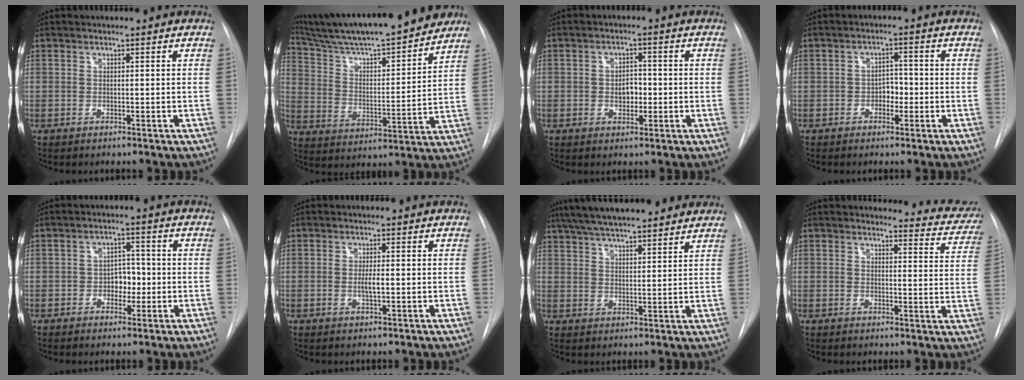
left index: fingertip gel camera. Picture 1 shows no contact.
{"total": 22.6, "force": [20.0, 1.7, 10.3], "torque": [-0.177, -0.002, 0.311]}
{"total": 3.2, "force": [-0.5, 2.1, 2.3], "torque": [-0.032, 0.004, -0.006]}
{"total": 2.7, "force": [-1.0, 1.8, 1.8], "torque": [-0.020, 0.007, -0.018]}
{"total": 3.9, "force": [-0.9, 2.6, 2.7], "torque": [-0.035, 0.008, -0.014]}
{"total": 2.0, "force": [-0.2, 0.3, 2.0], "torque": [-0.038, -0.003, -0.004]}
{"total": 17.2, "force": [14.7, 2.7, 8.4], "torque": [-0.142, 0.036, 0.218]}
{"total": 8.1, "force": [8.0, 1.4, 0.3], "torque": [0.017, -0.054, 0.065]}